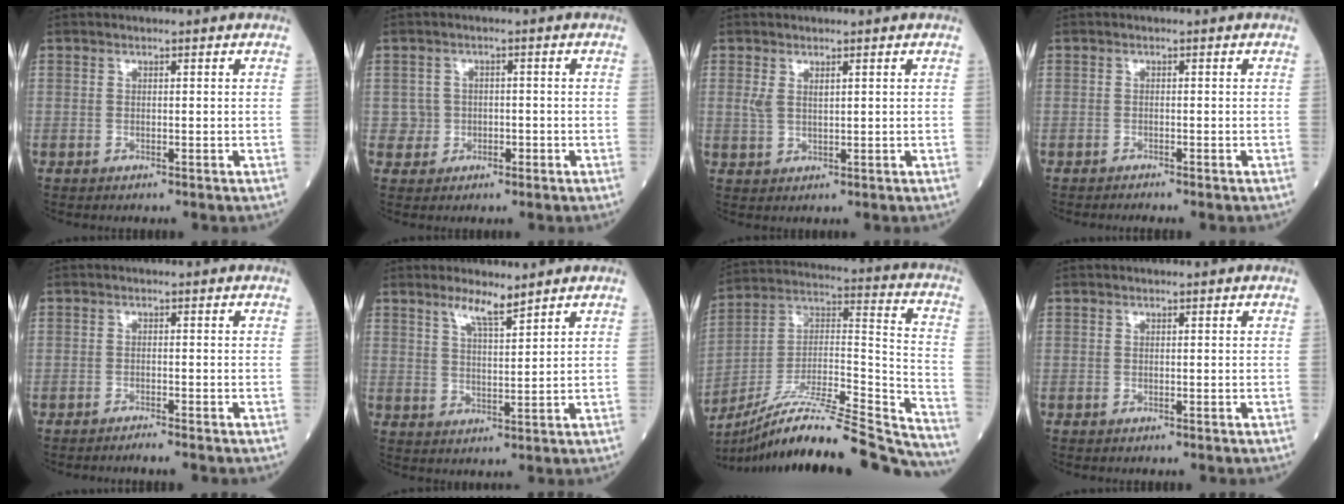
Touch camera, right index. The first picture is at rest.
{"total": 2.4, "force": [-0.4, 2.4, 0.1], "torque": [0.008, 0.011, -0.004]}
{"total": 2.1, "force": [1.0, 0.8, 1.7], "torque": [-0.042, 0.005, 0.028]}
{"total": 1.3, "force": [-1.2, -0.3, 0.5], "torque": [-0.010, 0.001, -0.015]}
{"total": 1.8, "force": [-1.6, -0.4, 0.8], "torque": [-0.014, 0.001, -0.024]}
{"total": 4.3, "force": [3.5, 0.2, 2.5], "torque": [-0.050, -0.003, 0.067]}
{"total": 29.7, "force": [-26.7, 1.4, 13.1], "torque": [-0.166, -0.006, -0.409]}
{"total": 0.0}